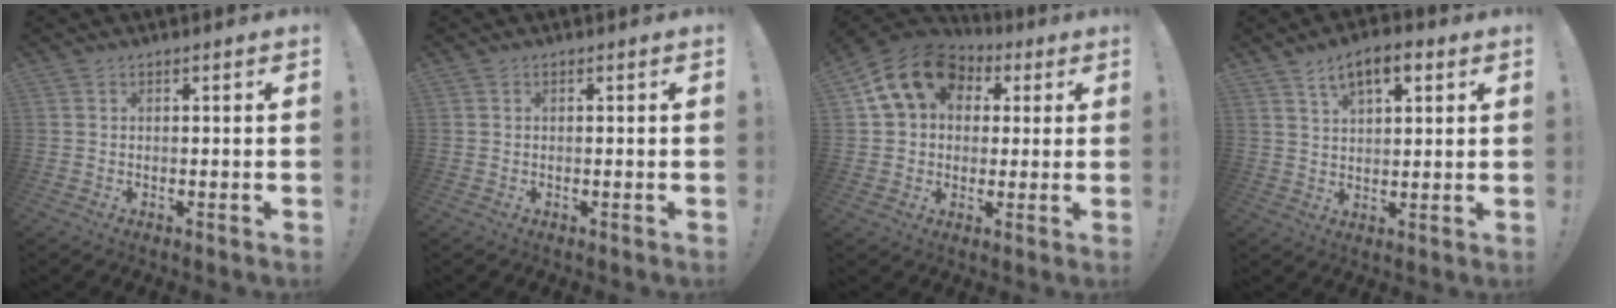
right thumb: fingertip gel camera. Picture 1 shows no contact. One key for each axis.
{"total": 0.0}
{"total": 14.9, "fx": 5.6, "fy": 11.2, "fz": 8.0, "tx": -0.120, "ty": -0.009, "tz": 0.106}
{"total": 7.7, "fx": 4.2, "fy": 3.5, "fz": 5.4, "tx": -0.080, "ty": -0.012, "tz": 0.072}